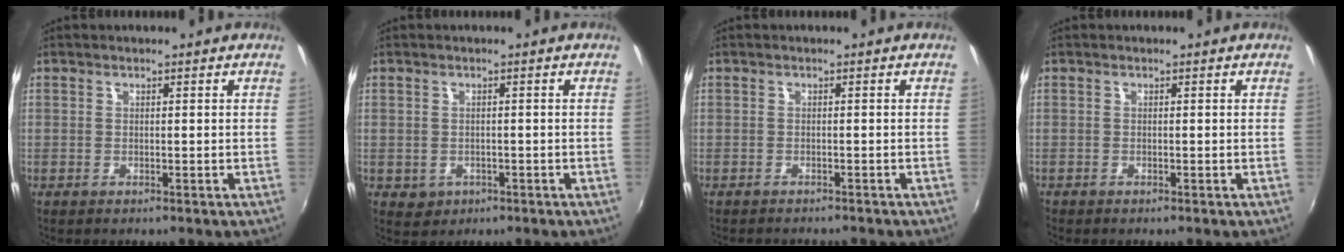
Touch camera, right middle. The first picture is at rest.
{"total": 2.7, "force": [-0.8, 2.4, 1.0], "torque": [-0.021, -0.002, -0.005]}
{"total": 3.2, "force": [-3.0, 0.6, 1.0], "torque": [-0.025, -0.011, -0.044]}
{"total": 0.0}